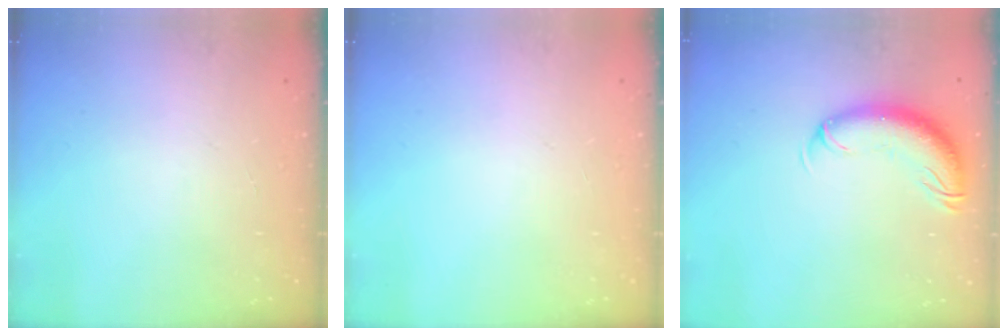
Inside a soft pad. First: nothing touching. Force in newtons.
{"total": 0.0}
{"total": 12.1, "press": 11.8, "slide": 2.7}